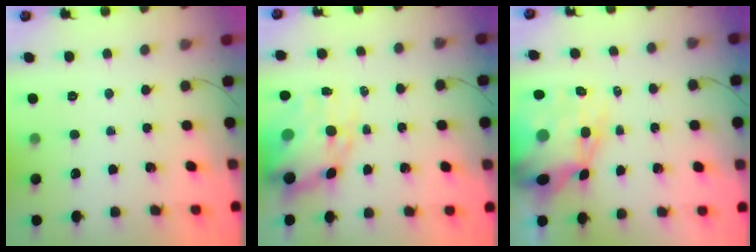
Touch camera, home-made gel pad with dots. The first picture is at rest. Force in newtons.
{"total": 12.9, "press": 12.4, "slide": 3.8}
{"total": 13.6, "press": 13.1, "slide": 3.9}